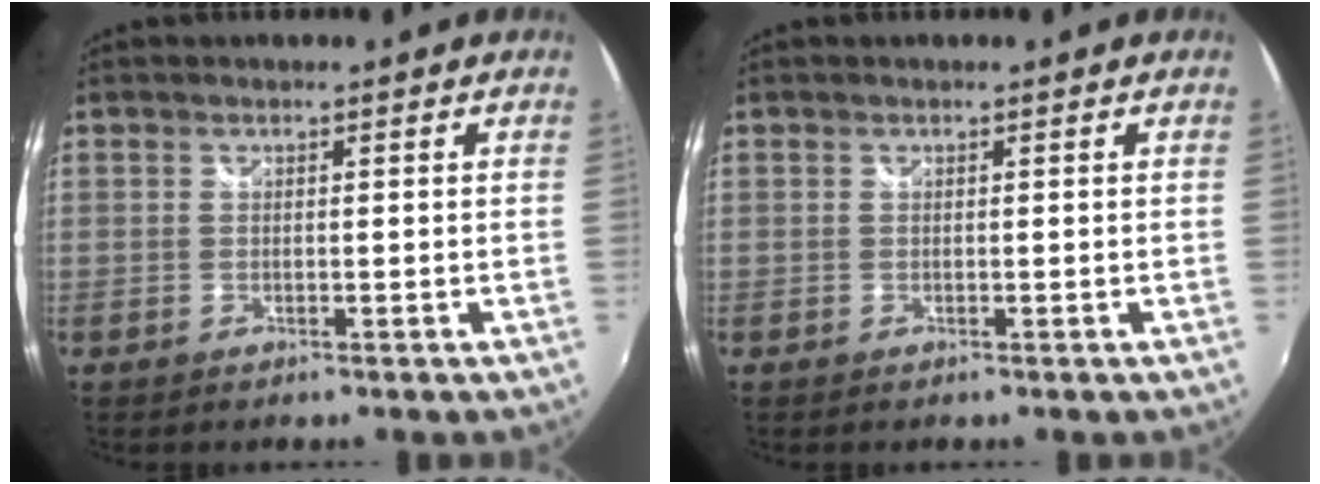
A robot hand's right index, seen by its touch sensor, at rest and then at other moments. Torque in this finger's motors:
{"motor_torque": [0.00, 0.00, 0.00, 0.00]}